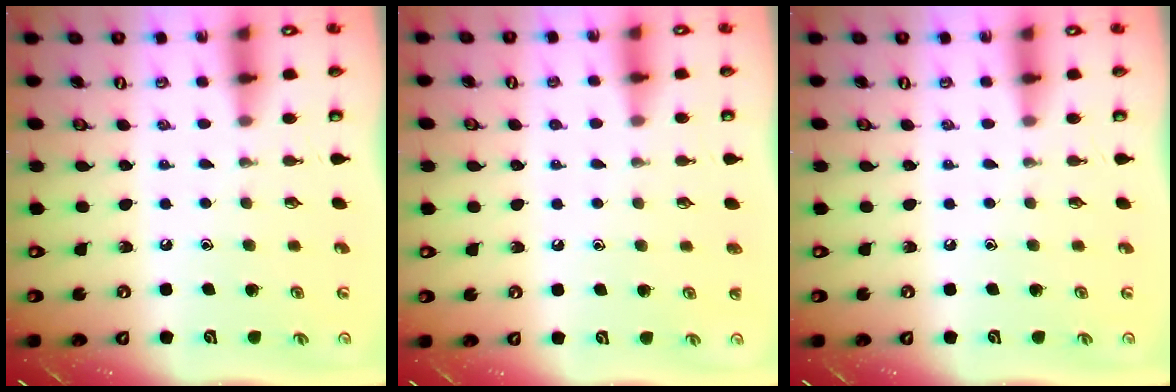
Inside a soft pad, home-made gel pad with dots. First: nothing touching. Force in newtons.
{"total": 1.1, "press": 1.1, "slide": 0.3}
{"total": 0.0}